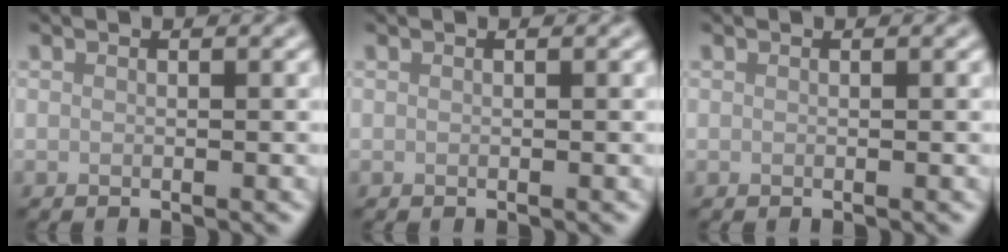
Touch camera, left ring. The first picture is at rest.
{"total": 0.0}
{"total": 0.0}